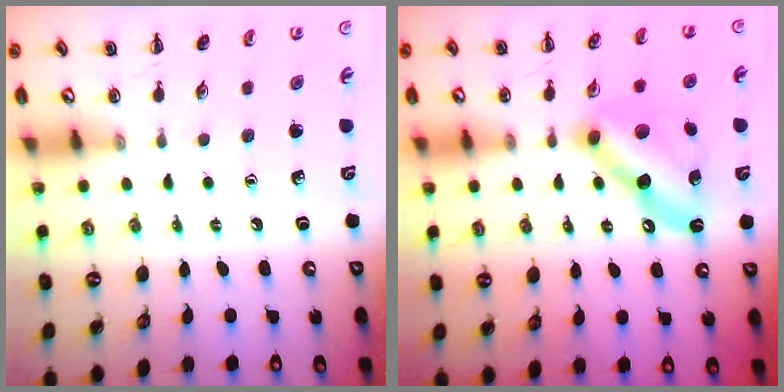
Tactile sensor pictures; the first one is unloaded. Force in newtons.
{"total": 12.6, "press": 12.5, "slide": 1.3}